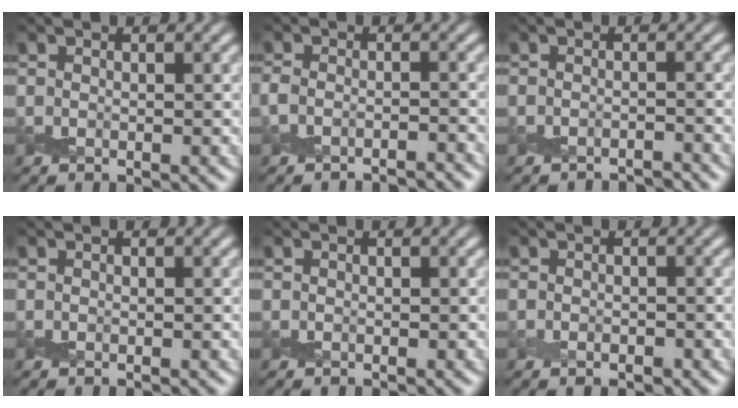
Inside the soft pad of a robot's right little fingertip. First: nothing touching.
{"total": 3.2, "force": [-2.9, 0.8, 1.1], "torque": [-0.019, -0.004, -0.054]}
{"total": 2.6, "force": [-2.6, 0.1, 0.4], "torque": [0.000, 0.000, -0.037]}
{"total": 0.0}
{"total": 0.0}
{"total": 1.0, "force": [-0.5, 0.4, 0.8], "torque": [-0.013, -0.001, -0.007]}